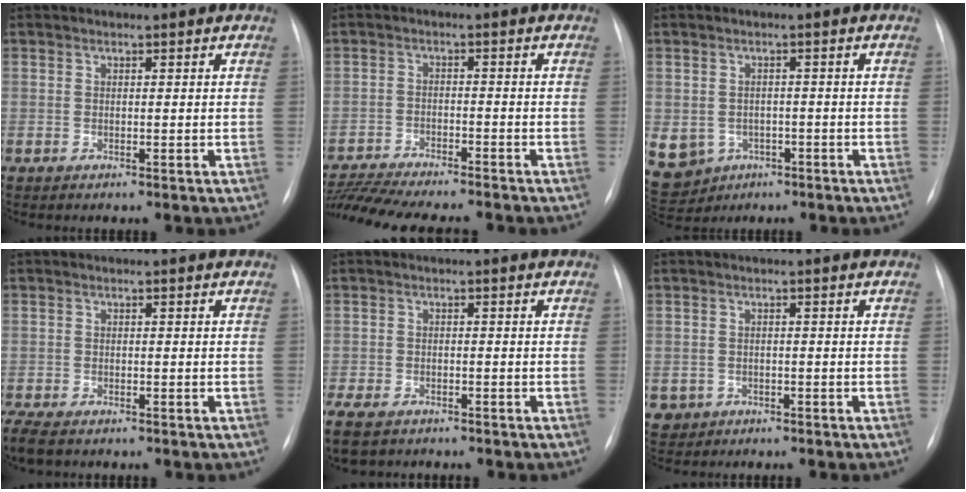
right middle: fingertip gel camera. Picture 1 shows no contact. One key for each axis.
{"total": 14.9, "fx": -13.5, "fy": 1.2, "fz": 6.2, "tx": -0.113, "ty": -0.013, "tz": -0.203}
{"total": 16.4, "fx": -6.7, "fy": 13.9, "fz": 5.8, "tx": -0.187, "ty": 0.001, "tz": -0.077}
{"total": 5.3, "fx": -4.1, "fy": 1.9, "fz": 2.8, "tx": -0.055, "ty": -0.015, "tz": -0.067}
{"total": 9.0, "fx": -6.5, "fy": 4.5, "fz": 4.2, "tx": -0.102, "ty": -0.017, "tz": -0.099}
{"total": 2.4, "fx": -1.2, "fy": 2.1, "fz": -0.1, "tx": -0.001, "ty": 0.007, "tz": -0.016}